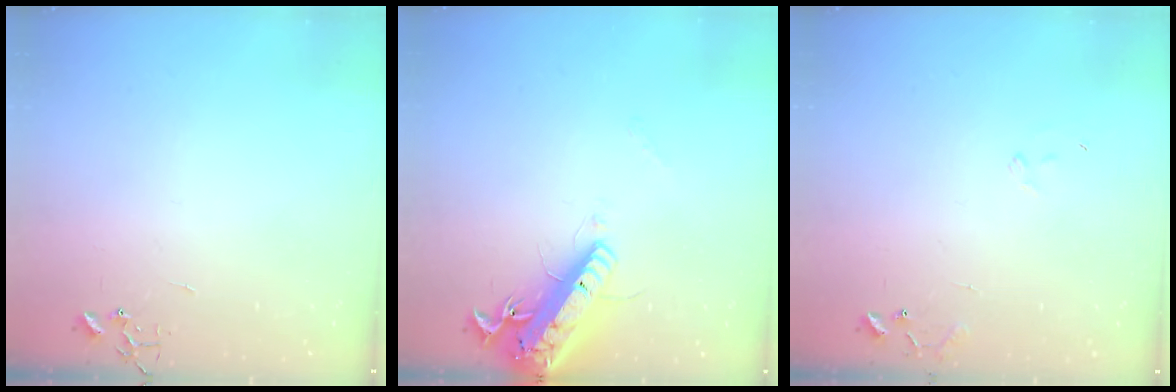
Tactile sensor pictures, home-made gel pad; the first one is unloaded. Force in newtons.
{"total": 18.1, "press": 17.7, "slide": 3.6}
{"total": 7.6, "press": 7.6, "slide": 0.7}